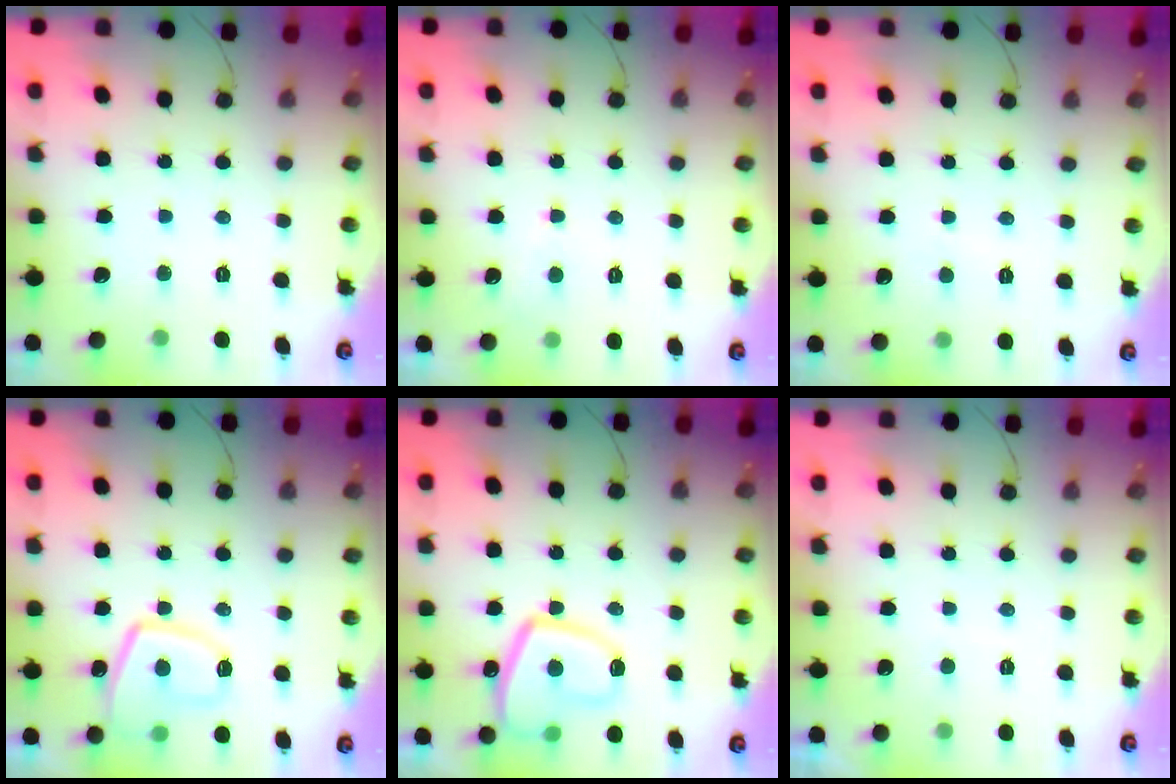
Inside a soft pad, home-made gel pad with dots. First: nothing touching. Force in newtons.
{"total": 2.9, "press": 2.9, "slide": 0.4}
{"total": 2.2, "press": 2.2, "slide": 0.3}
{"total": 10.6, "press": 10.5, "slide": 1.4}
{"total": 13.2, "press": 13.2, "slide": 1.5}
{"total": 0.7, "press": 0.4, "slide": 0.6}